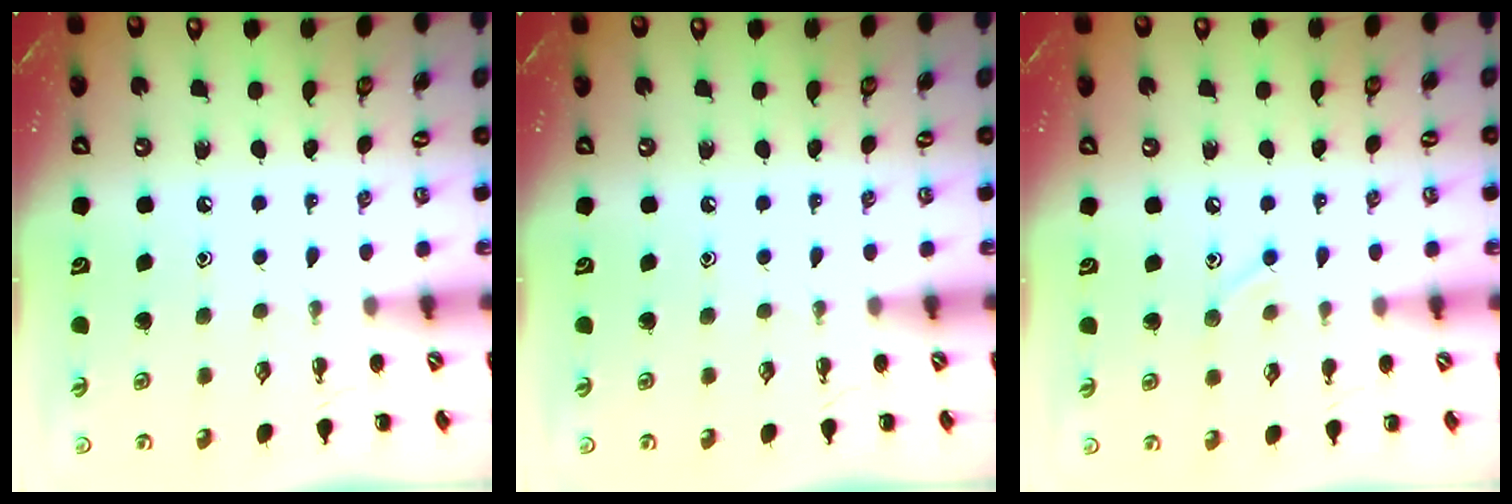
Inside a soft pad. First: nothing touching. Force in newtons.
{"total": 0.0}
{"total": 6.2, "press": 6.0, "slide": 1.5}